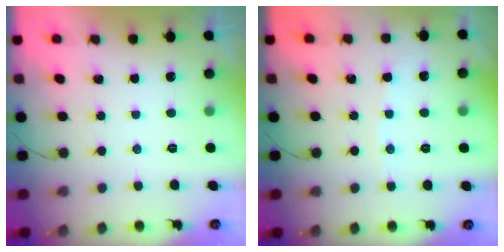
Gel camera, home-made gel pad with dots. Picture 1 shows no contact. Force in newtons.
{"total": 2.6, "press": 2.6, "slide": 0.2}